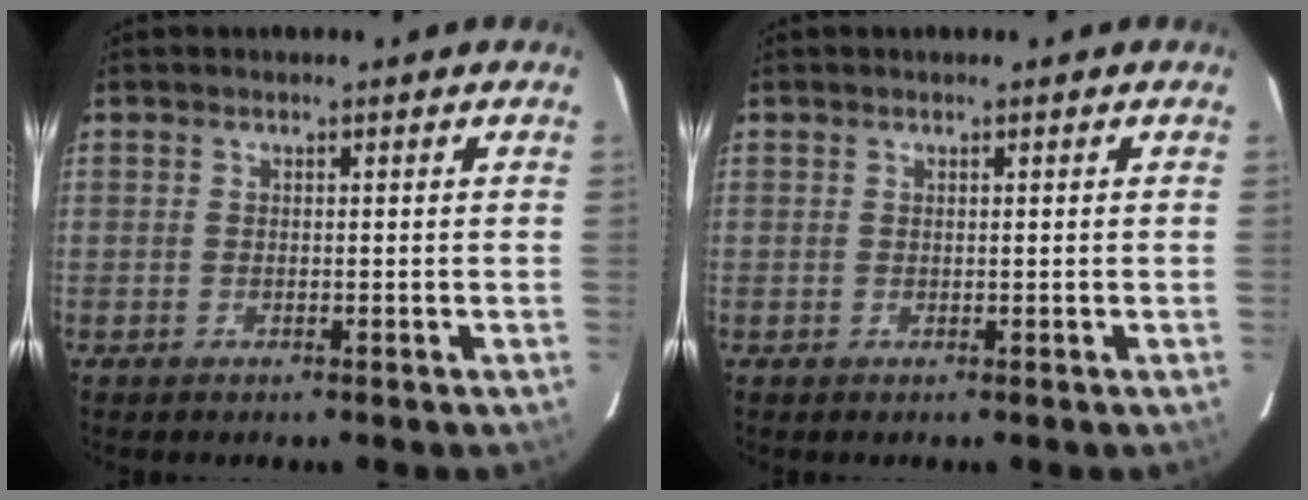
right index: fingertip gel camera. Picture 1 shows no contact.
{"total": 0.0}